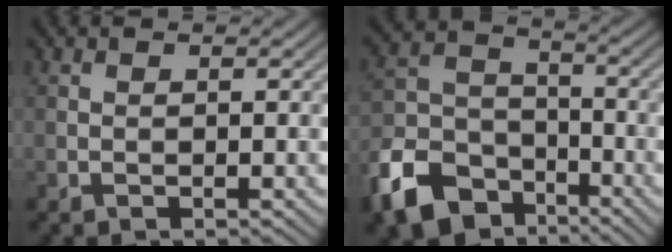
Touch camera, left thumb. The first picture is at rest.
{"total": 12.4, "force": [-7.5, 7.8, 6.0], "torque": [-0.150, -0.023, -0.155]}